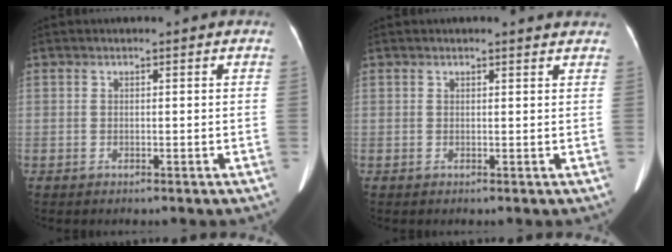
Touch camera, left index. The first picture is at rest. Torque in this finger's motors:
{"motor_torque": [0.07, -0.08, -0.02, -0.01]}